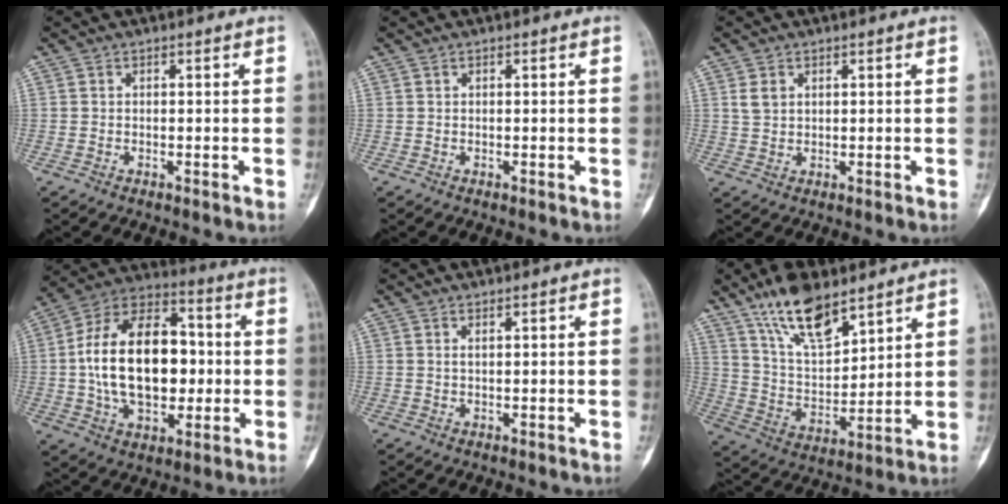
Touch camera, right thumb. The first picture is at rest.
{"total": 0.0}
{"total": 2.9, "force": [1.2, 2.1, 1.6], "torque": [-0.026, -0.001, 0.029]}
{"total": 22.1, "force": [0.1, 13.5, 17.5], "torque": [-0.281, 0.025, 0.004]}
{"total": 0.7, "force": [0.5, 0.0, 0.5], "torque": [-0.011, -0.003, 0.010]}
{"total": 14.5, "force": [10.1, 5.6, 8.8], "torque": [-0.136, -0.054, 0.197]}